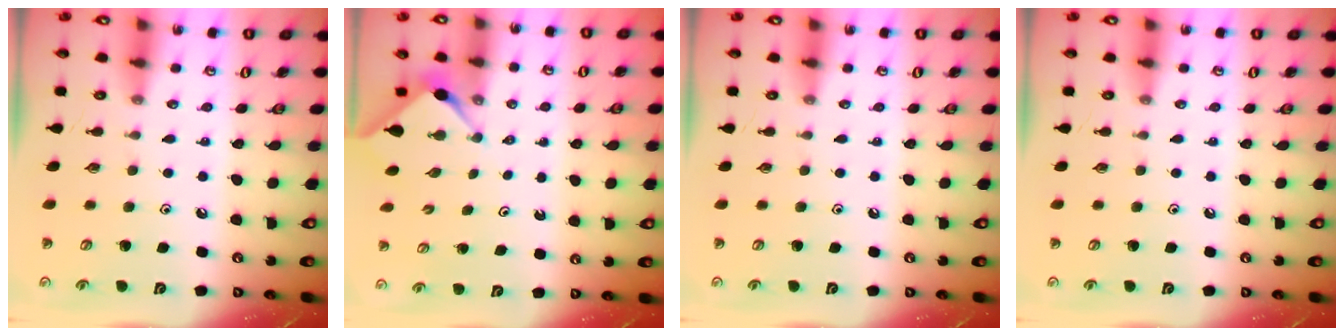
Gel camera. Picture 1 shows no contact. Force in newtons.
{"total": 2.8, "press": 2.7, "slide": 0.5}
{"total": 0.0}
{"total": 0.0}